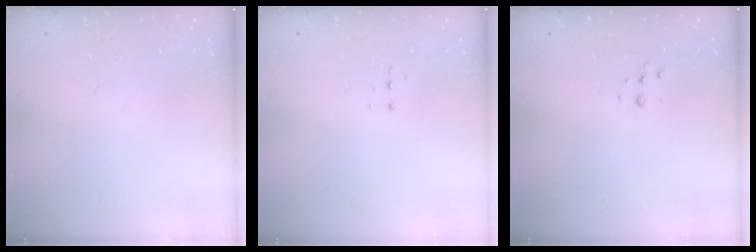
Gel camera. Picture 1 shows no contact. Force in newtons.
{"total": 3.3, "press": 3.2, "slide": 0.6}
{"total": 3.8, "press": 3.7, "slide": 0.7}